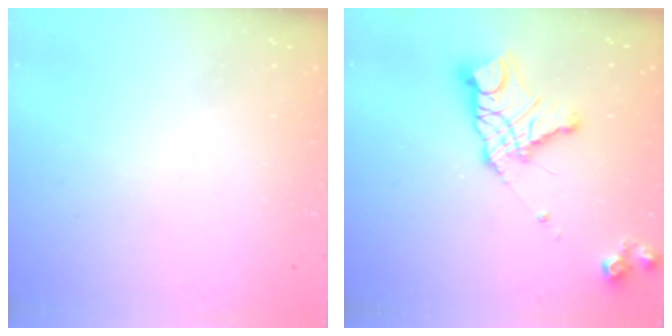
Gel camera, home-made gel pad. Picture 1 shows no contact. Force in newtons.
{"total": 14.5, "press": 14.5, "slide": 1.4}